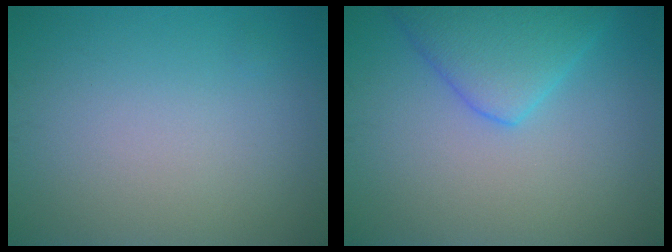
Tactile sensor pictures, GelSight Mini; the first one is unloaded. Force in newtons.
{"total": 4.9, "press": 4.8, "slide": 0.3}